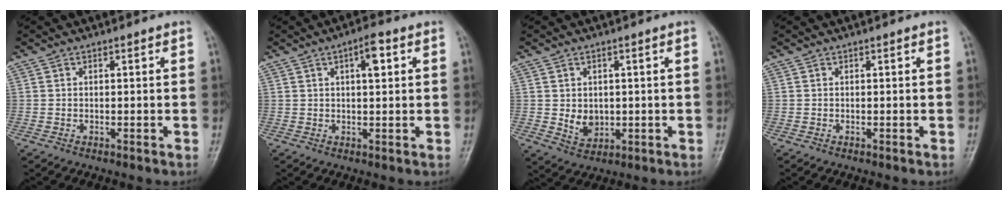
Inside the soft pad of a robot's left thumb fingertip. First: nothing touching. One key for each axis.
{"total": 4.5, "fx": 1.6, "fy": 1.7, "fz": 3.9, "tx": -0.053, "ty": 0.003, "tz": 0.021}
{"total": 4.9, "fx": 0.0, "fy": 4.0, "fz": 3.0, "tx": -0.031, "ty": -0.008, "tz": 0.014}
{"total": 0.0}